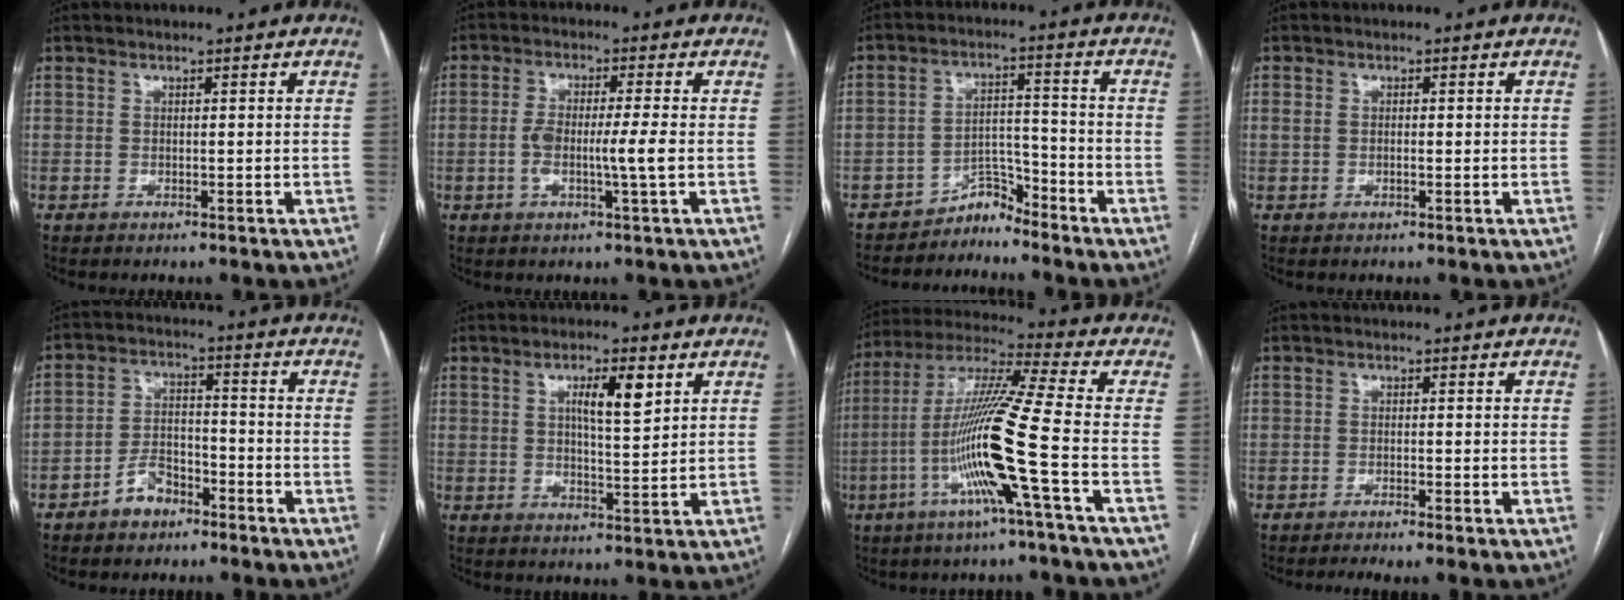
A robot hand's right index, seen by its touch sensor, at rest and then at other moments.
{"total": 5.9, "force": [-0.9, 0.0, 5.8], "torque": [-0.112, 0.002, -0.016]}
{"total": 4.1, "force": [-4.0, 1.2, -0.2], "torque": [0.015, 0.015, -0.066]}
{"total": 1.6, "force": [0.1, 1.0, 1.3], "torque": [-0.033, 0.011, 0.004]}
{"total": 5.8, "force": [-3.9, 3.4, 2.7], "torque": [-0.050, 0.018, -0.066]}
{"total": 6.1, "force": [2.5, 1.2, 5.4], "torque": [-0.093, 0.003, 0.042]}
{"total": 15.3, "force": [-4.6, -2.0, 14.4], "torque": [-0.286, -0.007, -0.099]}
{"total": 2.5, "force": [-2.0, -0.2, 1.5], "torque": [-0.024, -0.001, -0.032]}